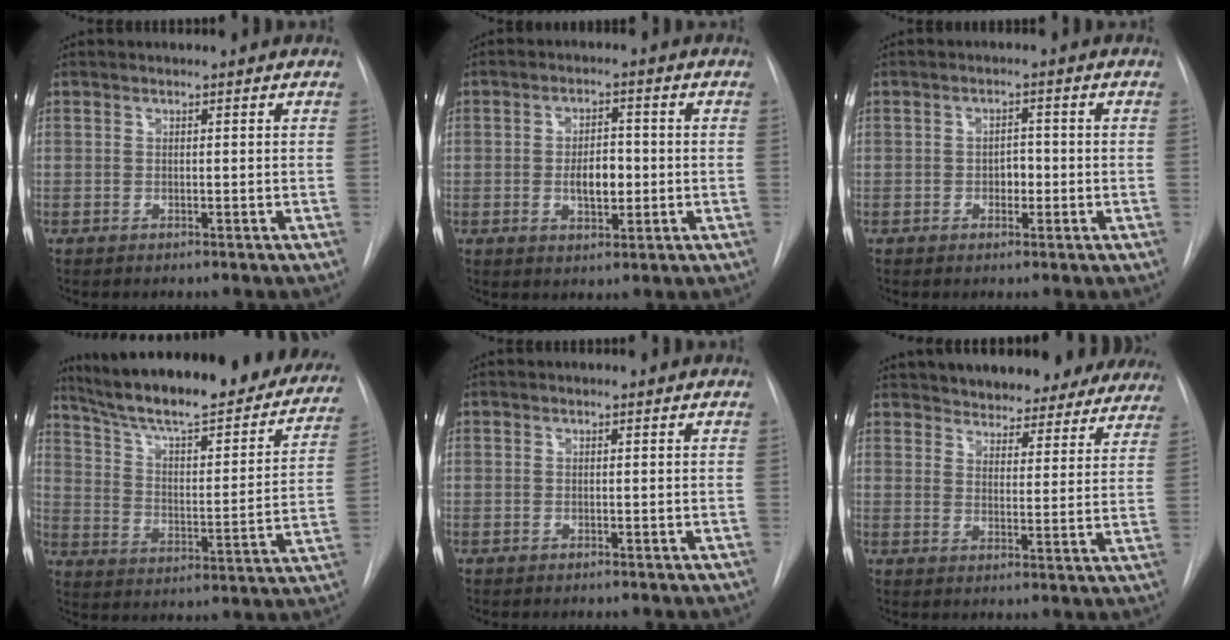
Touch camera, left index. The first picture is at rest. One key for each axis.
{"total": 5.0, "fx": -0.6, "fy": 2.4, "fz": 4.4, "tx": -0.070, "ty": 0.003, "tz": -0.005}
{"total": 2.2, "fx": -0.5, "fy": 1.4, "fz": 1.6, "tx": -0.019, "ty": 0.006, "tz": -0.007}
{"total": 30.4, "fx": 26.0, "fy": 6.1, "fz": 14.5, "tx": -0.224, "ty": -0.042, "tz": 0.346}
{"total": 0.0}
{"total": 25.7, "fx": 23.1, "fy": 8.3, "fz": 7.5, "tx": -0.126, "ty": -0.017, "tz": 0.285}